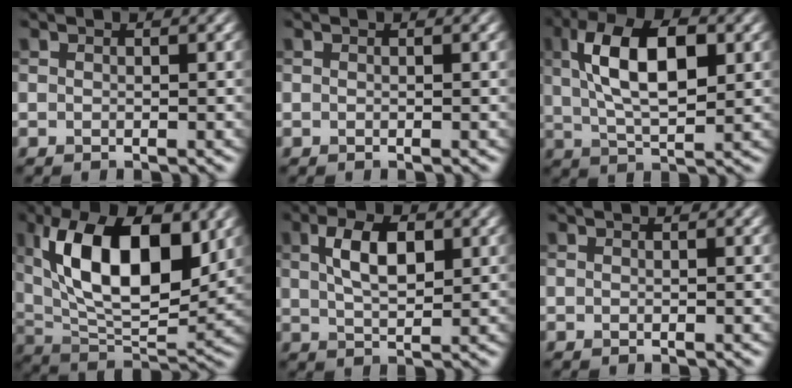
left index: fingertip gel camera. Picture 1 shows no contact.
{"total": 0.0}
{"total": 9.0, "force": [2.3, 4.0, 7.7], "torque": [-0.142, 0.013, 0.034]}
{"total": 12.4, "force": [3.6, 5.7, 10.4], "torque": [-0.164, 0.002, 0.059]}
{"total": 4.9, "force": [1.5, 2.3, 4.0], "torque": [-0.077, 0.006, 0.026]}
{"total": 0.0}